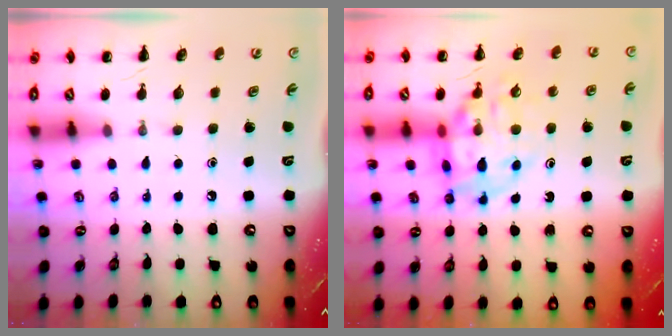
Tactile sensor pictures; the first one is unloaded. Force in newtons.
{"total": 14.4, "press": 14.2, "slide": 2.6}